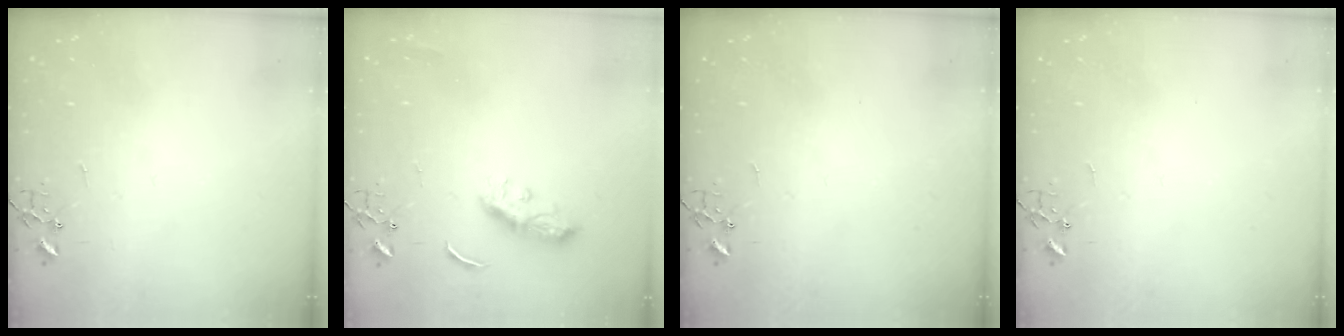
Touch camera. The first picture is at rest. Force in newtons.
{"total": 8.4, "press": 8.4, "slide": 0.2}
{"total": 0.0}
{"total": 0.0}